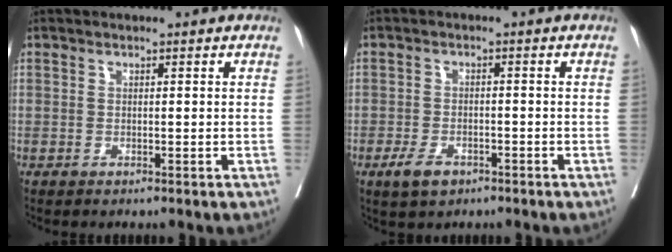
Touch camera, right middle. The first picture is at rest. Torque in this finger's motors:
{"motor_torque": [0.49, -0.36, 0.09, 0.03]}